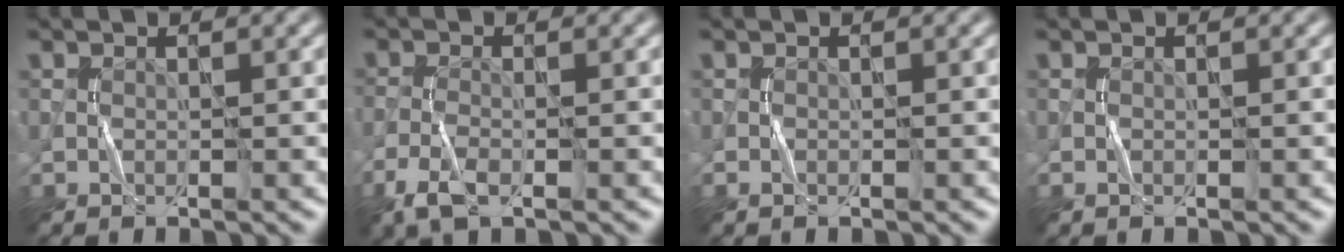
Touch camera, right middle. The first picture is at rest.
{"total": 2.9, "force": [-1.8, 1.0, 2.1], "torque": [-0.054, -0.004, -0.043]}
{"total": 0.0}
{"total": 0.0}